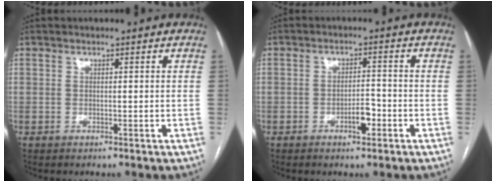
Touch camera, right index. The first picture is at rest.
{"total": 3.4, "force": [-1.7, 1.1, 2.7], "torque": [-0.045, 0.003, -0.029]}